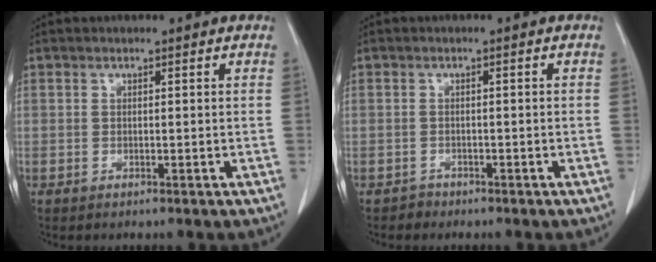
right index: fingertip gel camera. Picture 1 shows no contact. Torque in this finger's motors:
{"motor_torque": [-0.11, -0.05, 0.02, 0.00]}